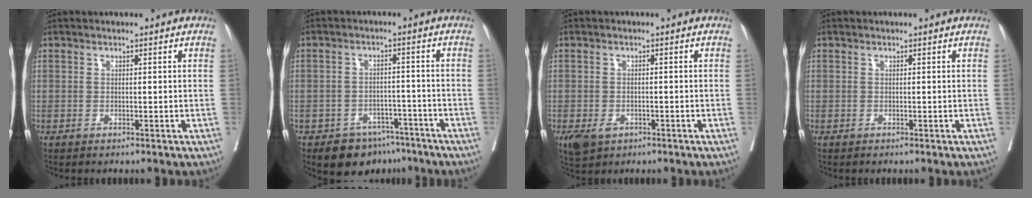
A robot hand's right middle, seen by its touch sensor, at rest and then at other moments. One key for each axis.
{"total": 7.6, "fx": -5.9, "fy": 4.4, "fz": 2.0, "tx": -0.017, "ty": 0.011, "tz": -0.083}
{"total": 3.8, "fx": -2.0, "fy": 2.6, "fz": 1.9, "tx": -0.034, "ty": -0.004, "tz": -0.026}
{"total": 0.0}